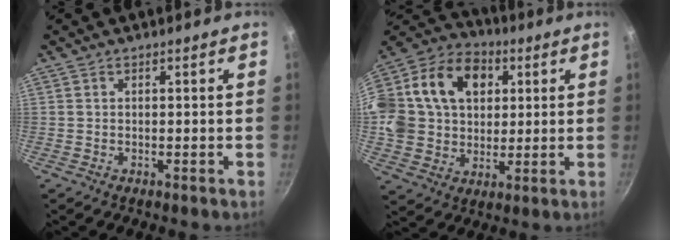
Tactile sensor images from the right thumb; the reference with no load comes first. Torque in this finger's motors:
{"motor_torque": [1.62, 3.39, 1.46, -0.14, 0.20]}